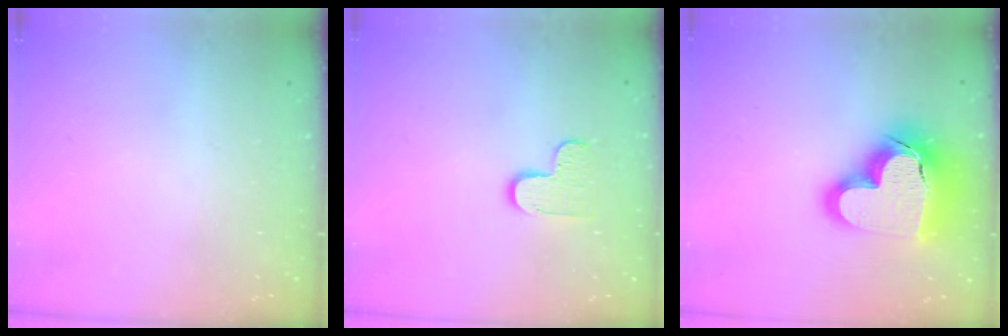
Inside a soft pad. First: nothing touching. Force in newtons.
{"total": 6.3, "press": 6.3, "slide": 0.4}
{"total": 22.8, "press": 22.6, "slide": 2.2}